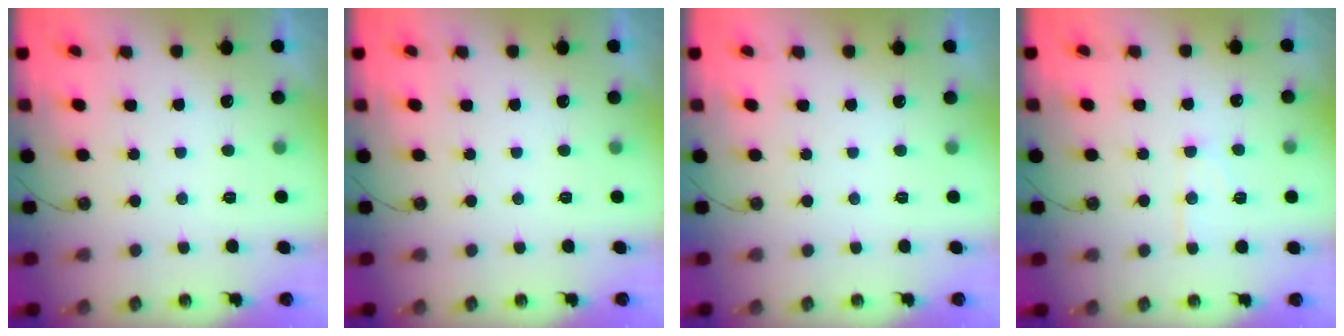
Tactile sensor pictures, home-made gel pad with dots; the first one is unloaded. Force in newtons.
{"total": 0.0}
{"total": 0.0}
{"total": 6.9, "press": 6.9, "slide": 0.5}